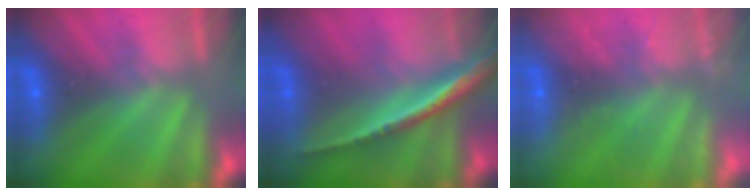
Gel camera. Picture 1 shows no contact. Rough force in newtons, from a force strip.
{"total": 1.8}
{"total": 2.4}